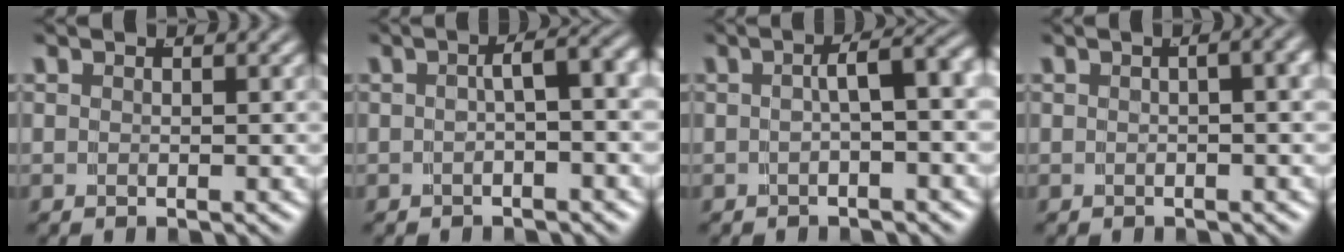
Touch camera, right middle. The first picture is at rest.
{"total": 4.0, "force": [0.0, 1.2, 3.8], "torque": [-0.038, 0.014, -0.002]}
{"total": 4.4, "force": [0.0, 1.2, 4.3], "torque": [-0.046, 0.015, -0.003]}
{"total": 2.3, "force": [0.2, 0.3, 2.3], "torque": [-0.018, 0.014, 0.002]}